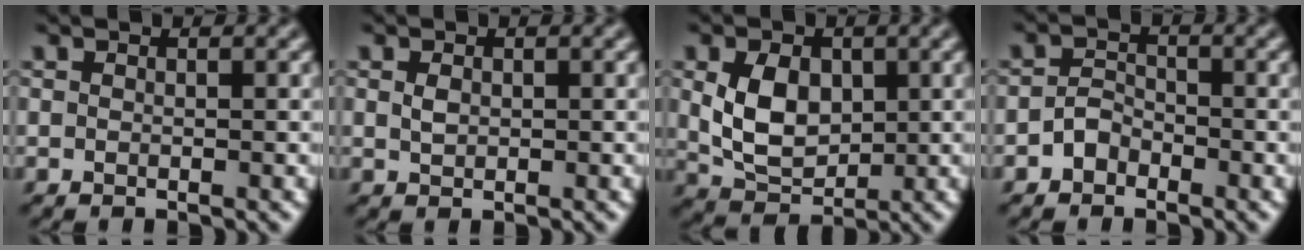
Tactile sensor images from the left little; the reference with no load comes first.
{"total": 0.9, "force": [0.1, 0.7, 0.6], "torque": [-0.017, 0.000, 0.003]}
{"total": 5.1, "force": [0.5, 3.6, 3.6], "torque": [-0.080, -0.003, 0.013]}
{"total": 1.8, "force": [-1.3, 1.2, 0.6], "torque": [-0.011, 0.010, -0.027]}